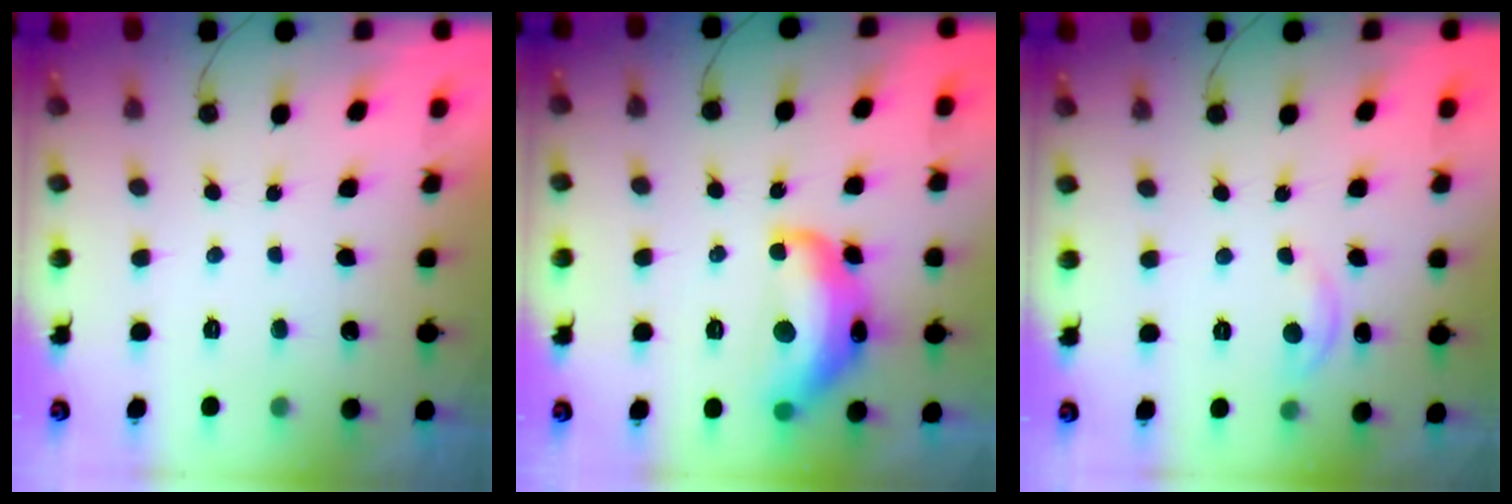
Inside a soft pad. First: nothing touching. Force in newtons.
{"total": 15.3, "press": 15.2, "slide": 0.9}
{"total": 2.9, "press": 2.8, "slide": 0.3}